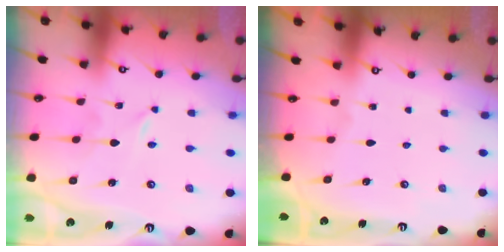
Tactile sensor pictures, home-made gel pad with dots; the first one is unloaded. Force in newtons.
{"total": 0.0}